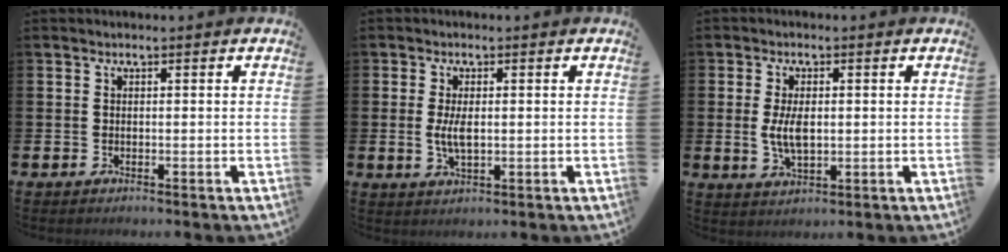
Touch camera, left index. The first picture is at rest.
{"total": 3.6, "force": [0.2, 1.5, 3.2], "torque": [-0.063, 0.005, 0.002]}
{"total": 4.7, "force": [0.4, 2.4, 4.1], "torque": [-0.080, 0.001, 0.001]}